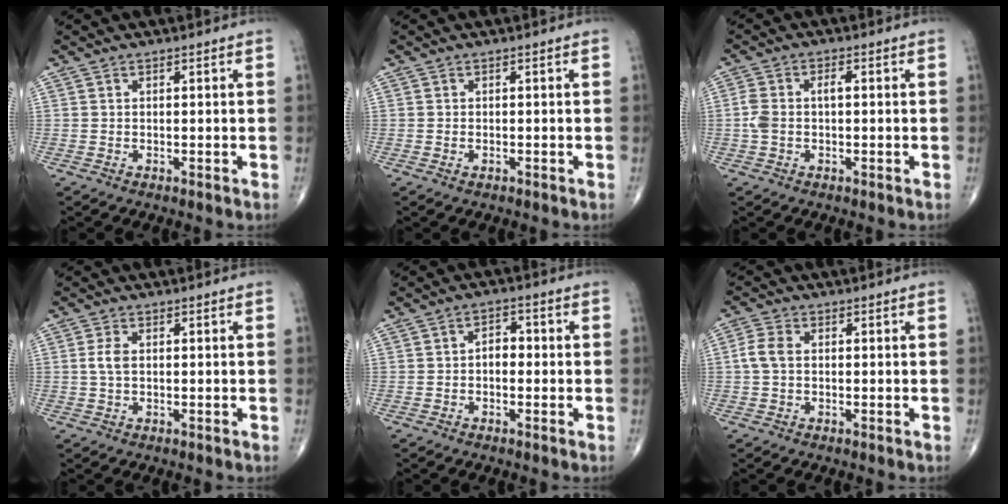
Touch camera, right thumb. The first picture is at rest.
{"total": 0.6, "force": [-0.3, 0.4, 0.4], "torque": [-0.010, 0.004, -0.003]}
{"total": 4.7, "force": [-0.1, 2.6, 3.9], "torque": [-0.102, 0.021, -0.002]}
{"total": 2.6, "force": [0.2, 1.4, 2.1], "torque": [-0.049, 0.004, 0.002]}
{"total": 3.4, "force": [-0.3, 2.3, 2.5], "torque": [-0.021, 0.015, -0.014]}
{"total": 3.6, "force": [0.1, 2.4, 2.7], "torque": [-0.064, 0.008, -0.004]}